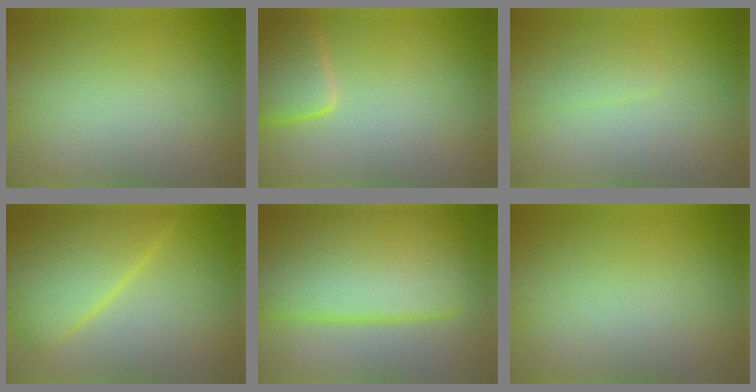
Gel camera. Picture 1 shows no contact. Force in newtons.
{"total": 4.1, "press": 4.1, "slide": 0.4}
{"total": 0.8, "press": 0.8, "slide": 0.1}
{"total": 7.2, "press": 7.2, "slide": 0.3}
{"total": 11.9, "press": 11.9, "slide": 0.4}
{"total": 0.0}